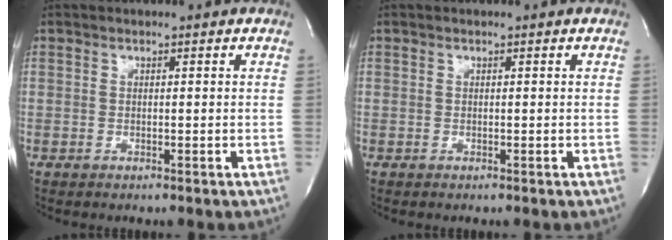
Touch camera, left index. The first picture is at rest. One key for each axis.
{"total": 0.0}